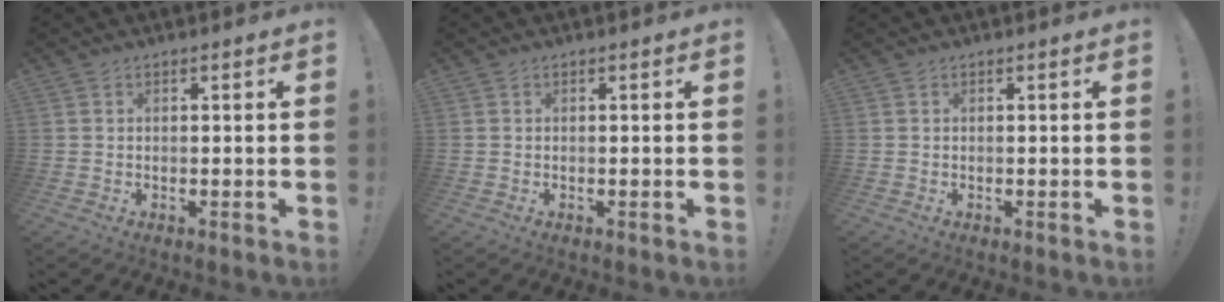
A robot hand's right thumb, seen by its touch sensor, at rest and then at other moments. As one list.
[{"total": 0.0}, {"total": 0.0}]